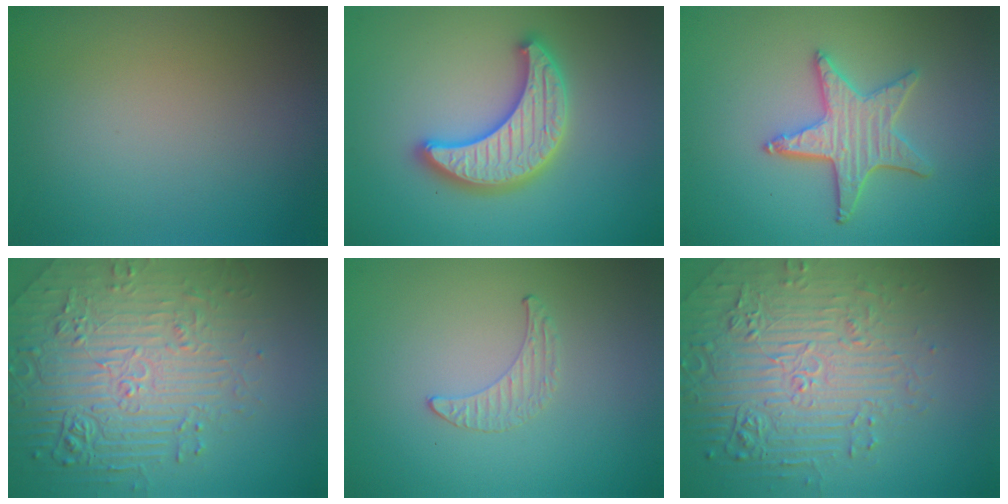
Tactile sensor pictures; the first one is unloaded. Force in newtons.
{"total": 5.3, "press": 5.2, "slide": 0.8}
{"total": 4.3, "press": 3.6, "slide": 2.2}
{"total": 7.2, "press": 5.7, "slide": 4.4}
{"total": 0.5, "press": 0.5, "slide": 0.2}
{"total": 7.6, "press": 5.6, "slide": 5.2}